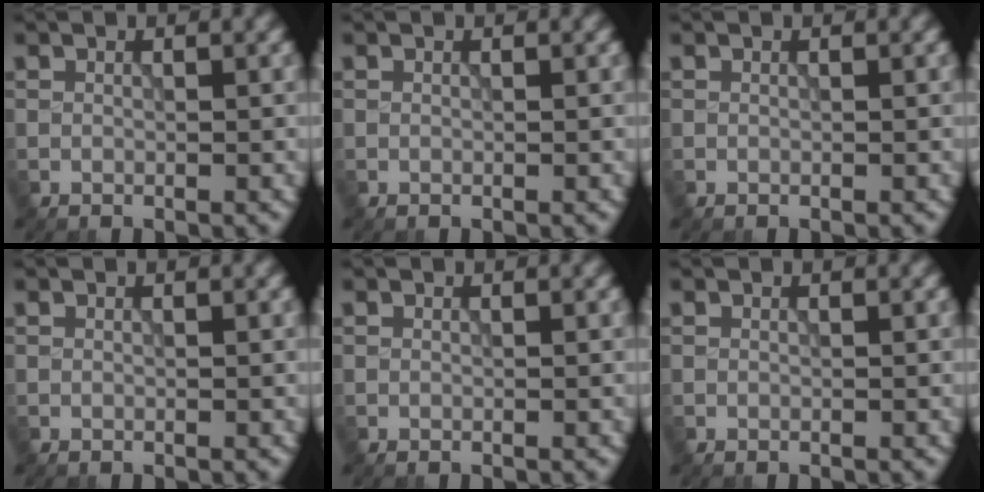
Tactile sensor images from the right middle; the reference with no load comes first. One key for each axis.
{"total": 0.0}
{"total": 0.0}
{"total": 0.0}
{"total": 0.0}
{"total": 0.0}